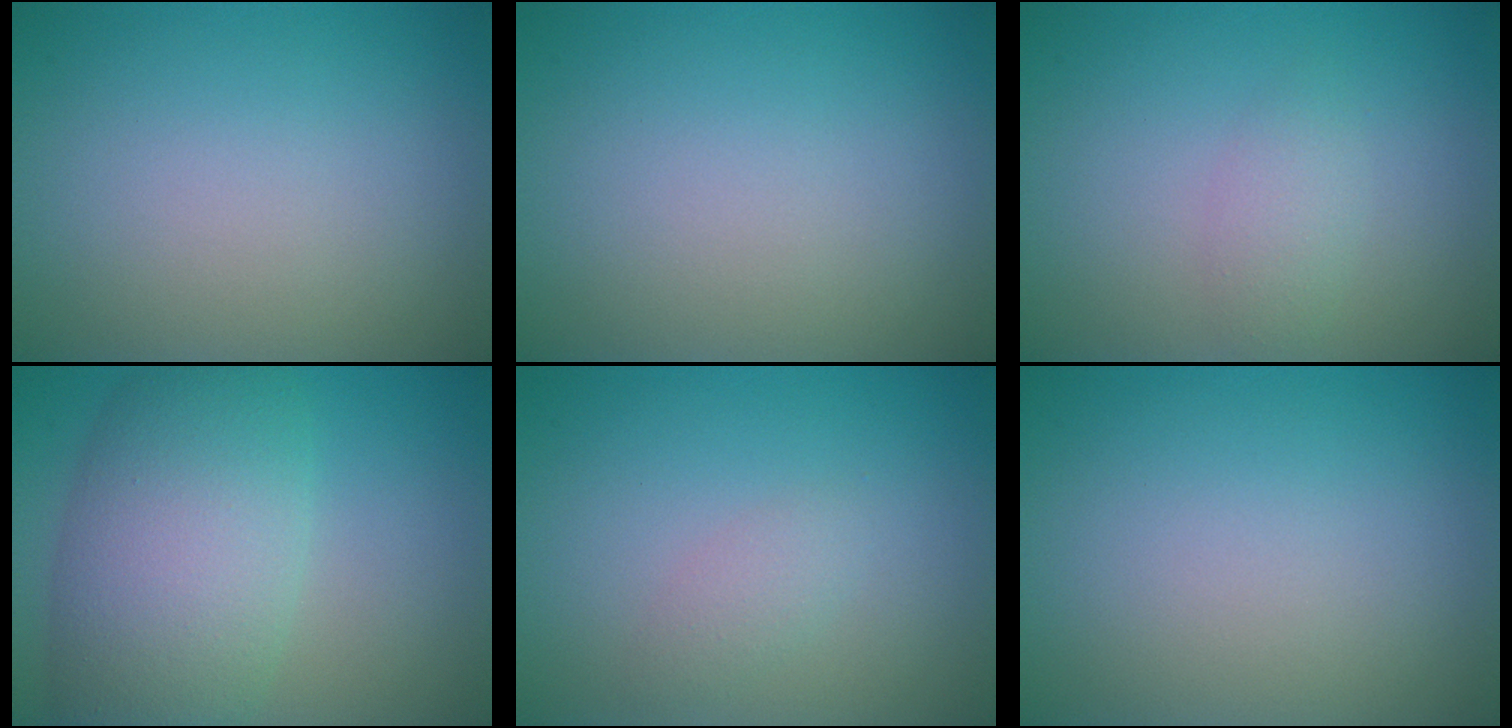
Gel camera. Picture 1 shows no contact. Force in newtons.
{"total": 0.0}
{"total": 1.6, "press": 1.6, "slide": 0.1}
{"total": 8.8, "press": 8.8, "slide": 0.5}
{"total": 1.2, "press": 1.2, "slide": 0.1}
{"total": 0.0}